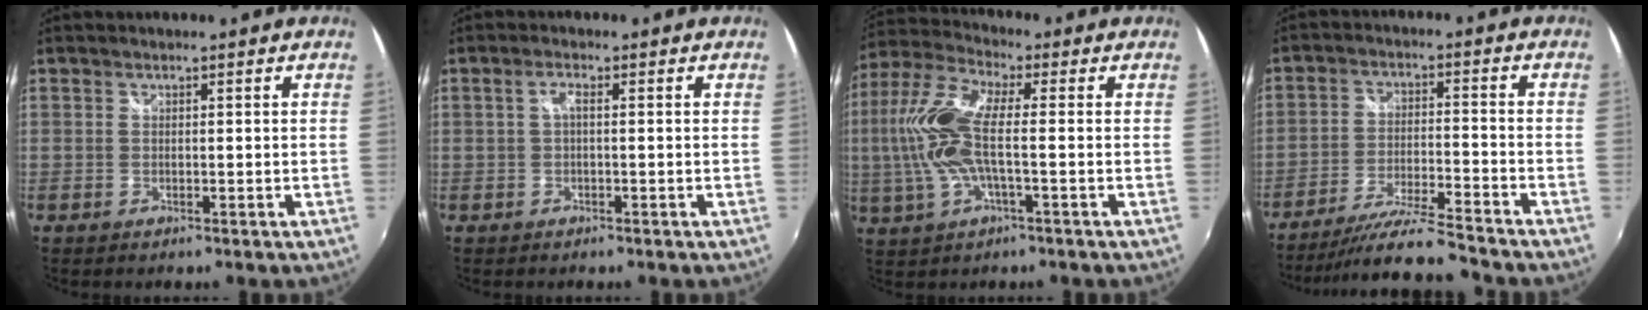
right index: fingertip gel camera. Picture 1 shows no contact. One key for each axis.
{"total": 1.5, "fx": -0.1, "fy": 0.3, "fz": 1.5, "tx": -0.030, "ty": 0.004, "tz": -0.003}
{"total": 13.3, "fx": -0.6, "fy": 4.0, "fz": 12.7, "tx": -0.268, "ty": 0.006, "tz": -0.015}
{"total": 11.8, "fx": -11.0, "fy": -1.0, "fz": 4.2, "tx": -0.094, "ty": -0.013, "tz": -0.192}